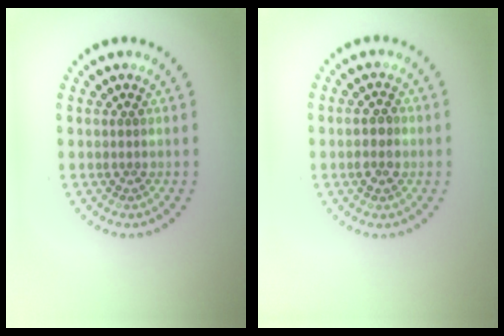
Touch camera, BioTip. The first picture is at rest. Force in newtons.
{"total": 1.8, "press": 1.8, "slide": 0.1}